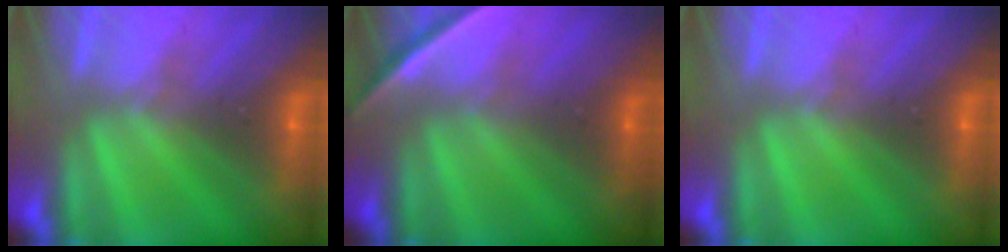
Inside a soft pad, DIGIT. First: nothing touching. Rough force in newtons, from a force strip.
{"total": 1.9}
{"total": 0.0}